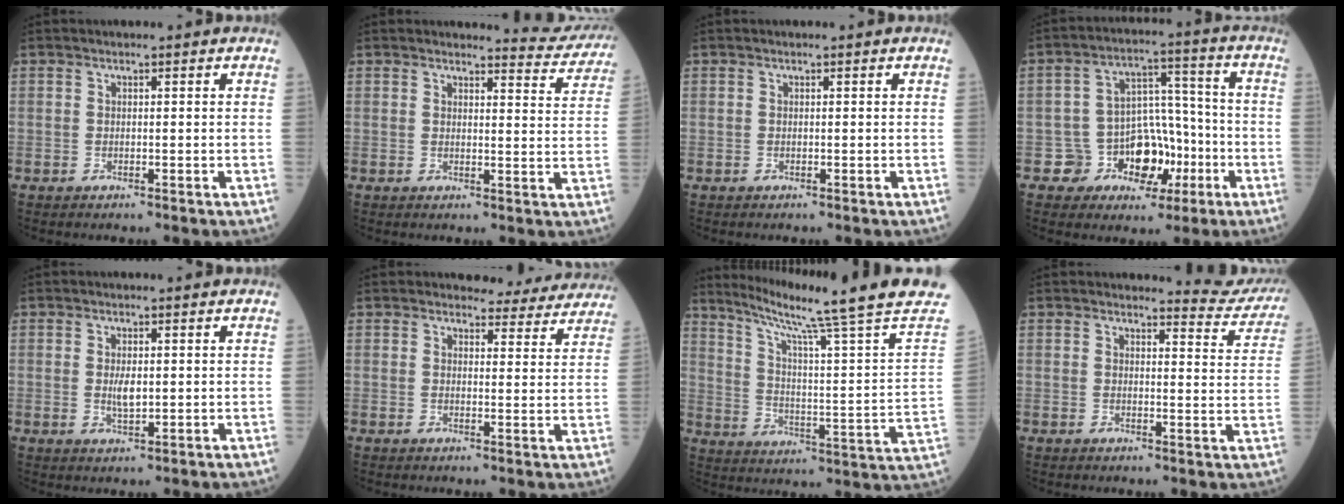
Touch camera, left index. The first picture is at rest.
{"total": 6.1, "force": [6.0, 0.1, -0.8], "torque": [0.009, -0.036, 0.054]}
{"total": 0.0}
{"total": 9.5, "force": [-3.7, 7.5, 4.4], "torque": [-0.059, 0.027, -0.052]}
{"total": 2.6, "force": [0.2, 0.9, 2.4], "torque": [-0.047, -0.004, 0.006]}
{"total": 8.5, "force": [8.2, 2.3, 0.5], "torque": [0.017, -0.015, 0.073]}
{"total": 21.3, "force": [17.7, -3.1, 11.5], "torque": [-0.189, -0.071, 0.240]}
{"total": 6.9, "force": [6.9, 0.1, -1.0], "torque": [0.015, -0.053, 0.060]}